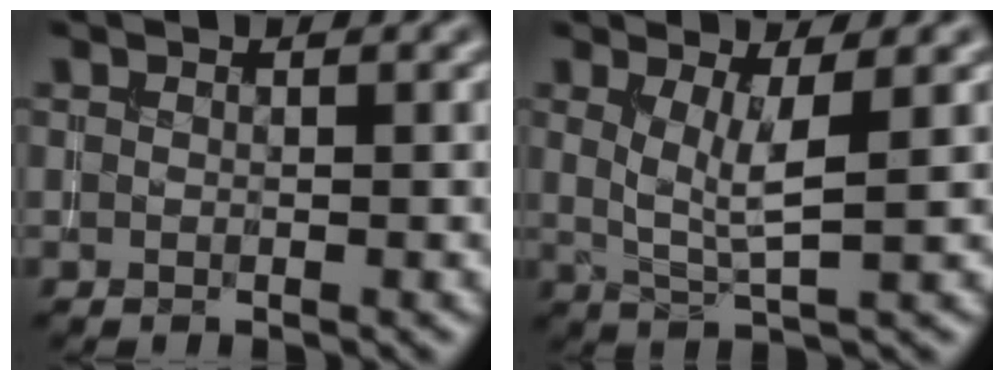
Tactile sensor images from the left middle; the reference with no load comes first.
{"total": 3.6, "force": [0.8, 0.8, 3.4], "torque": [-0.066, -0.009, 0.018]}